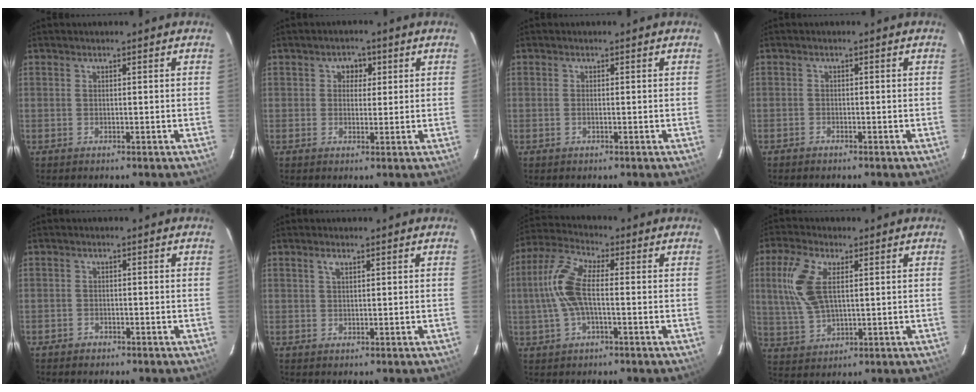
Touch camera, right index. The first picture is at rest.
{"total": 2.7, "force": [0.9, 2.3, 1.0], "torque": [-0.009, 0.010, 0.011]}
{"total": 0.6, "force": [-0.2, 0.1, 0.6], "torque": [-0.013, 0.001, -0.005]}
{"total": 0.8, "force": [-0.8, 0.1, 0.0], "torque": [-0.009, 0.002, -0.017]}
{"total": 1.4, "force": [-1.2, 0.6, 0.0], "torque": [-0.008, 0.004, -0.023]}
{"total": 1.1, "force": [0.7, 0.1, 0.8], "torque": [-0.018, 0.002, 0.013]}
{"total": 10.2, "force": [-0.5, 3.8, 9.4], "torque": [-0.209, 0.016, -0.011]}
{"total": 10.5, "force": [2.6, 5.2, 8.8], "torque": [-0.192, 0.011, 0.057]}